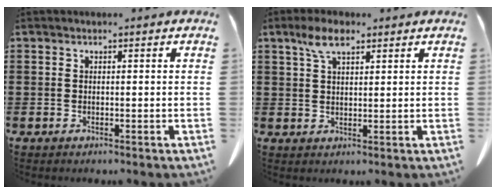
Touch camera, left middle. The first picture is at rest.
{"total": 4.9, "force": [2.9, 1.7, 3.5], "torque": [-0.077, 0.006, 0.052]}